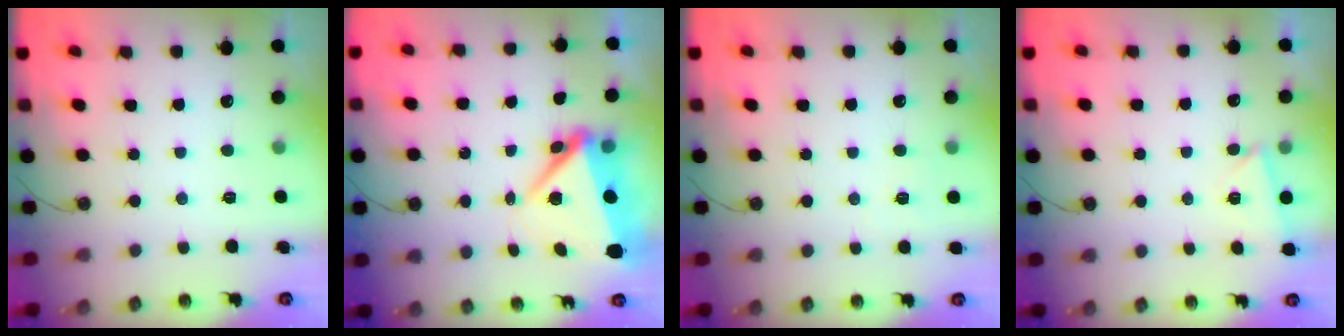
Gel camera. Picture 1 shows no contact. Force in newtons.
{"total": 7.9, "press": 7.7, "slide": 1.8}
{"total": 4.0, "press": 4.0, "slide": 0.2}
{"total": 2.9, "press": 2.8, "slide": 0.6}